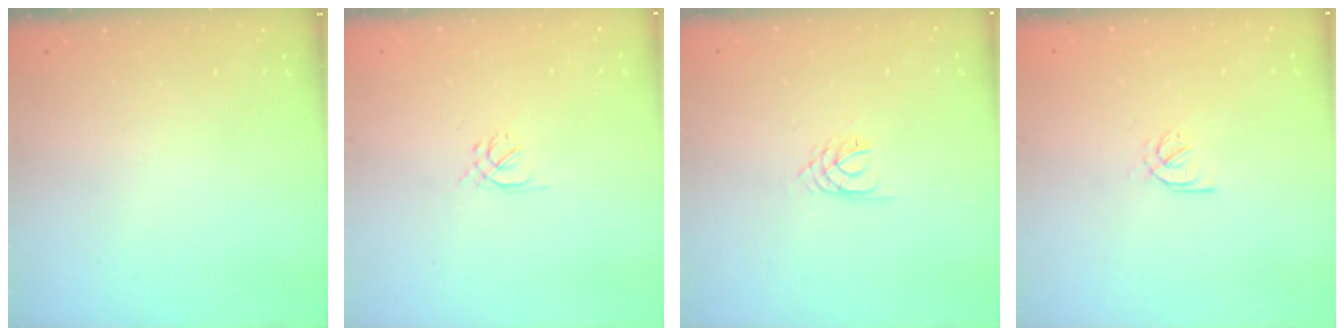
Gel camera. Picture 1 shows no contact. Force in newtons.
{"total": 1.3, "press": 1.2, "slide": 0.5}
{"total": 3.5, "press": 3.5, "slide": 0.5}
{"total": 2.6, "press": 2.5, "slide": 0.6}